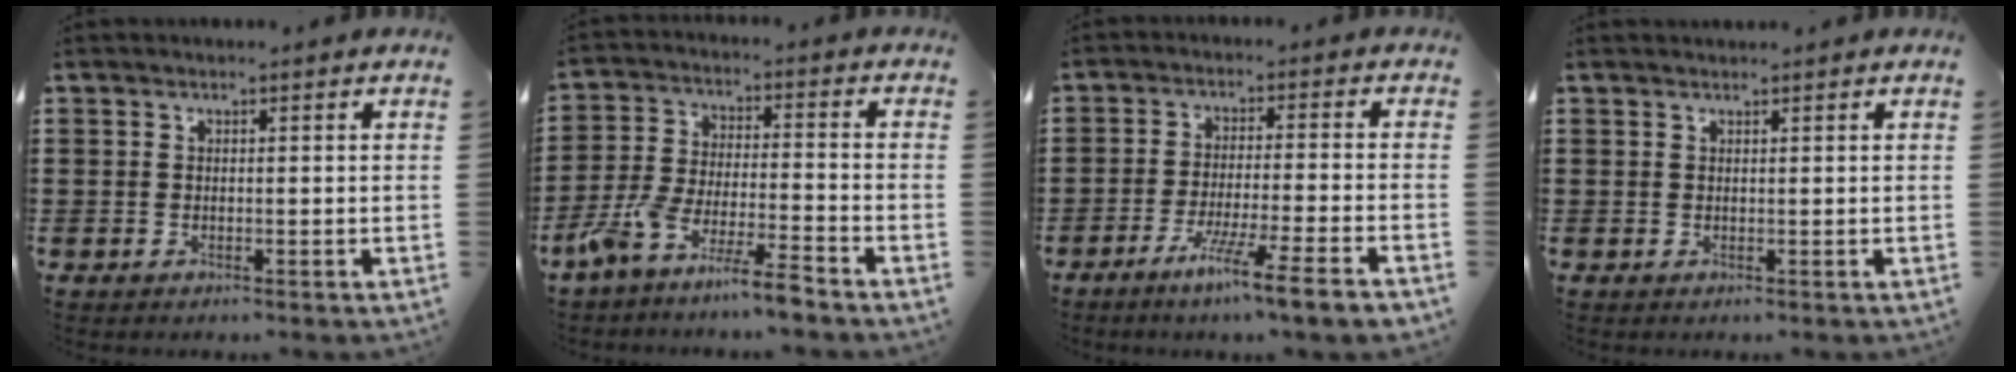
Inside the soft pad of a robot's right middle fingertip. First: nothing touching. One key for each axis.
{"total": 7.9, "fx": -7.0, "fy": -0.2, "fz": 3.7, "tx": -0.091, "ty": -0.011, "tz": -0.141}
{"total": 6.9, "fx": -5.1, "fy": -0.5, "fz": 4.6, "tx": -0.086, "ty": -0.013, "tz": -0.095}
{"total": 0.5, "fx": 0.5, "fy": 0.0, "fz": -0.1, "tx": -0.001, "ty": 0.001, "tz": 0.010}